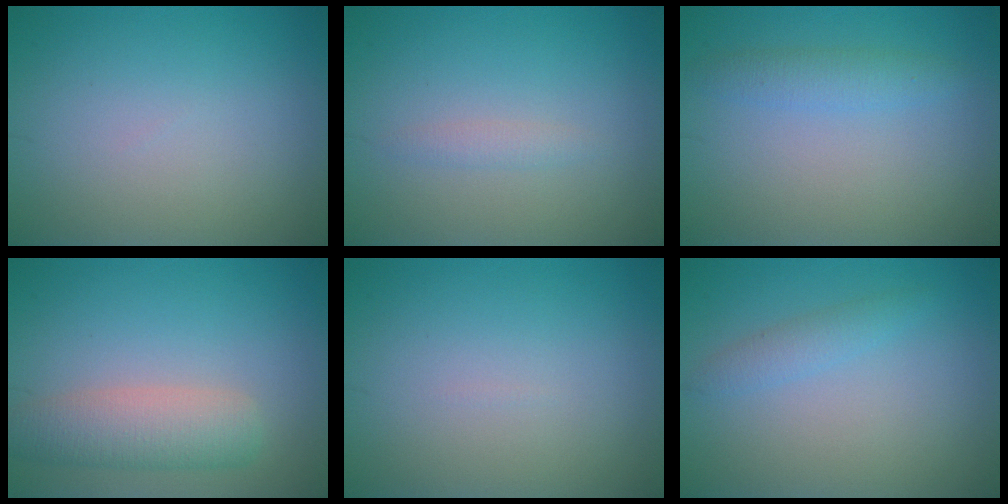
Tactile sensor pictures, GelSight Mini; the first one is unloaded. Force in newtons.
{"total": 1.0, "press": 1.0, "slide": 0.1}
{"total": 2.0, "press": 2.0, "slide": 0.1}
{"total": 4.2, "press": 4.2, "slide": 0.2}
{"total": 0.0}
{"total": 1.5, "press": 1.5, "slide": 0.1}